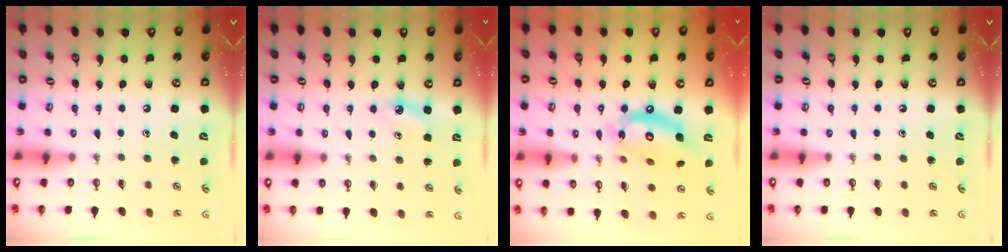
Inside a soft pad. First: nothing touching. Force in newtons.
{"total": 5.1, "press": 5.1, "slide": 0.6}
{"total": 14.5, "press": 14.4, "slide": 1.4}
{"total": 0.0}